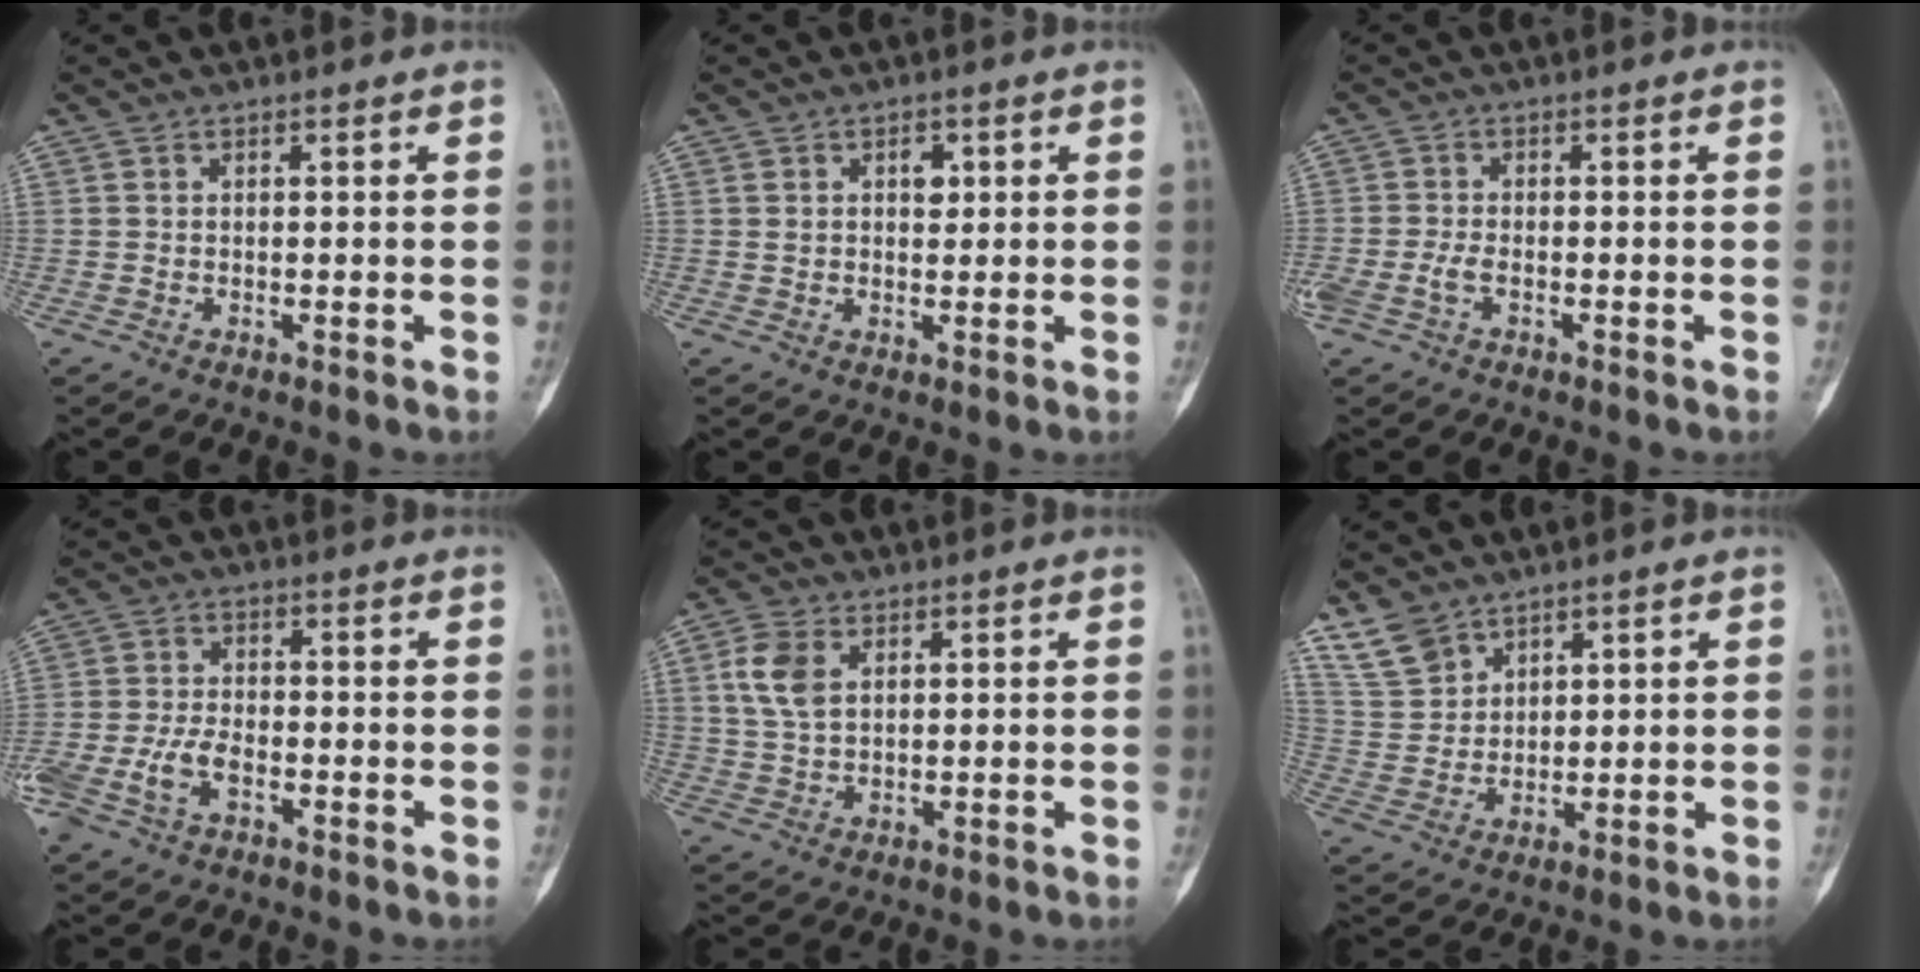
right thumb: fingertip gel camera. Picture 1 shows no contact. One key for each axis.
{"total": 3.0, "fx": 1.0, "fy": 2.1, "fz": 2.0, "tx": -0.016, "ty": -0.002, "tz": 0.015}
{"total": 3.0, "fx": -1.1, "fy": 1.7, "fz": 2.2, "tx": -0.060, "ty": 0.009, "tz": -0.020}
{"total": 6.8, "fx": -2.8, "fy": 3.8, "fz": 4.9, "tx": -0.113, "ty": 0.020, "tz": -0.052}
{"total": 6.6, "fx": 2.1, "fy": 4.1, "fz": 4.7, "tx": -0.098, "ty": 0.000, "tz": 0.045}
{"total": 6.9, "fx": 5.3, "fy": 4.1, "fz": 1.7, "tx": -0.022, "ty": -0.024, "tz": 0.118}